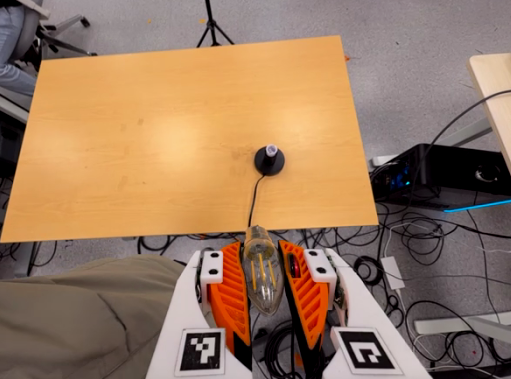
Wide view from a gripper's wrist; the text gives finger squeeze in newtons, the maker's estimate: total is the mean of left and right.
{"total": 19.0, "left": 20.8, "right": 17.2}